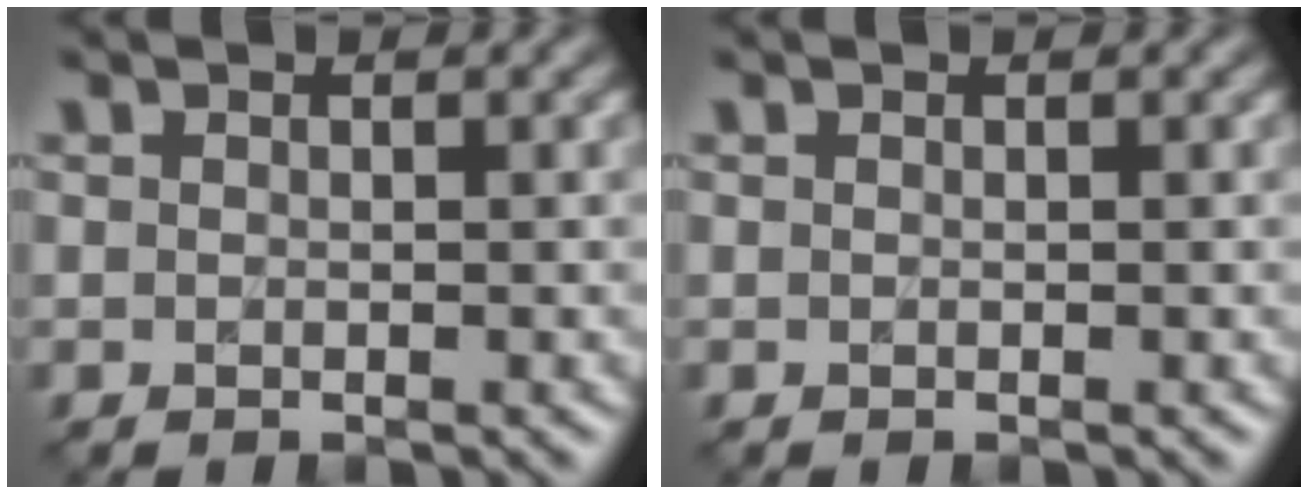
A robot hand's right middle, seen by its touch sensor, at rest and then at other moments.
{"total": 0.0}